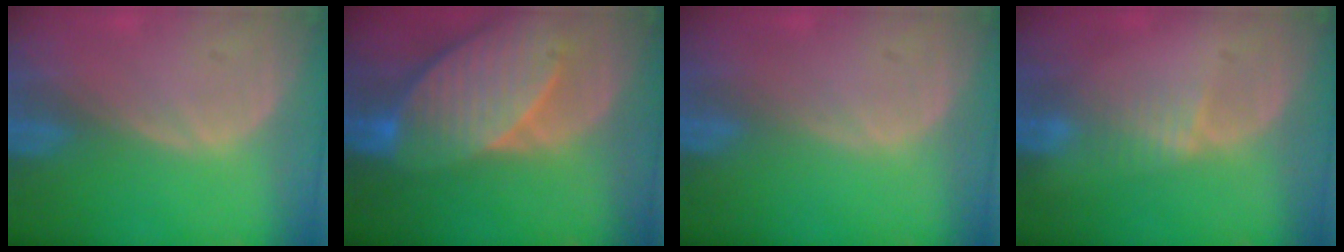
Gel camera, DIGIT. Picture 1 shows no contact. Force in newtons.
{"total": 10.6, "press": 9.3, "slide": 5.0}
{"total": 0.0}
{"total": 2.4, "press": 2.4, "slide": 0.2}